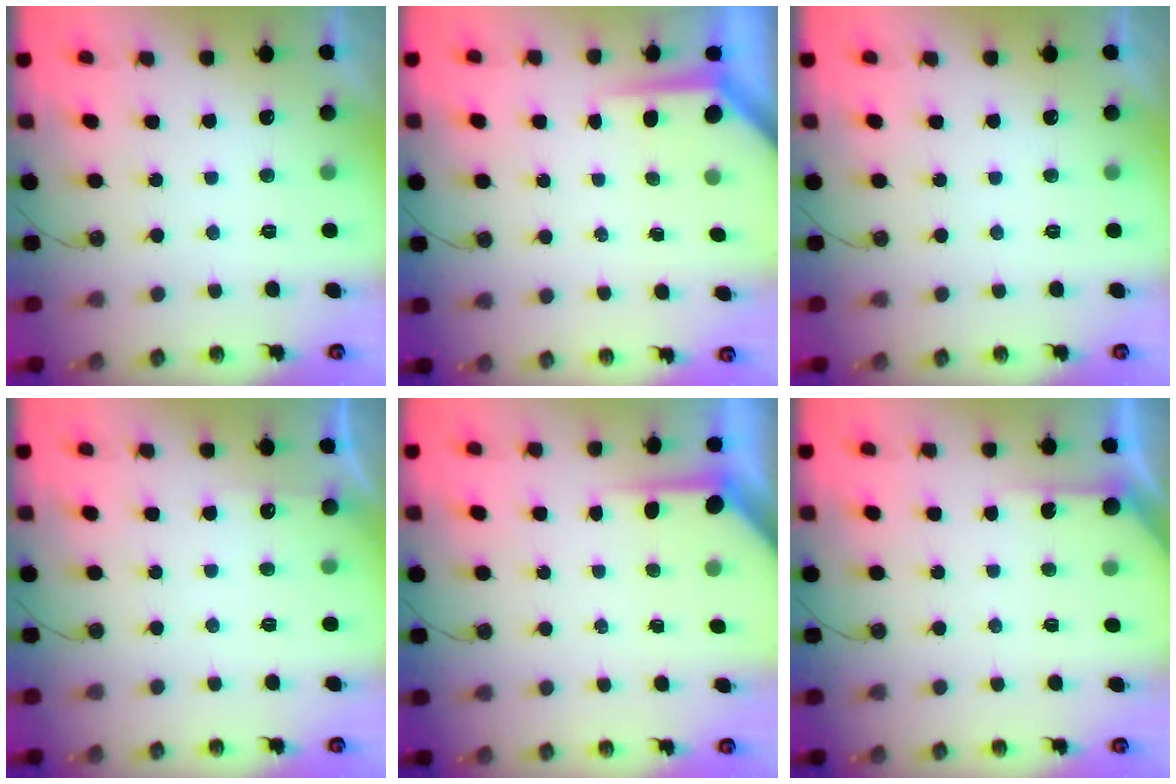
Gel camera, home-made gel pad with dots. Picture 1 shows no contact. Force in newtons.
{"total": 4.0, "press": 3.9, "slide": 0.3}
{"total": 0.0}
{"total": 3.1, "press": 3.1, "slide": 0.4}
{"total": 3.7, "press": 3.7, "slide": 0.4}
{"total": 3.3, "press": 3.3, "slide": 0.3}